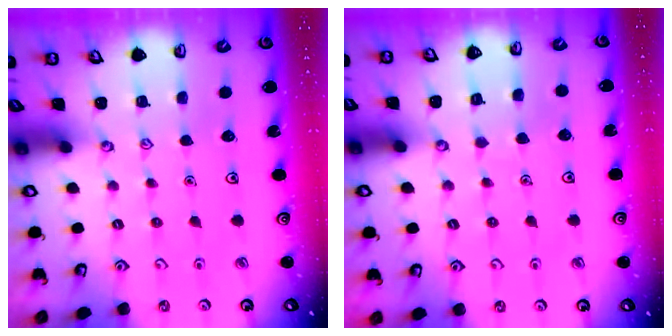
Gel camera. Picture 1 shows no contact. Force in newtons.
{"total": 3.2, "press": 3.2, "slide": 0.2}